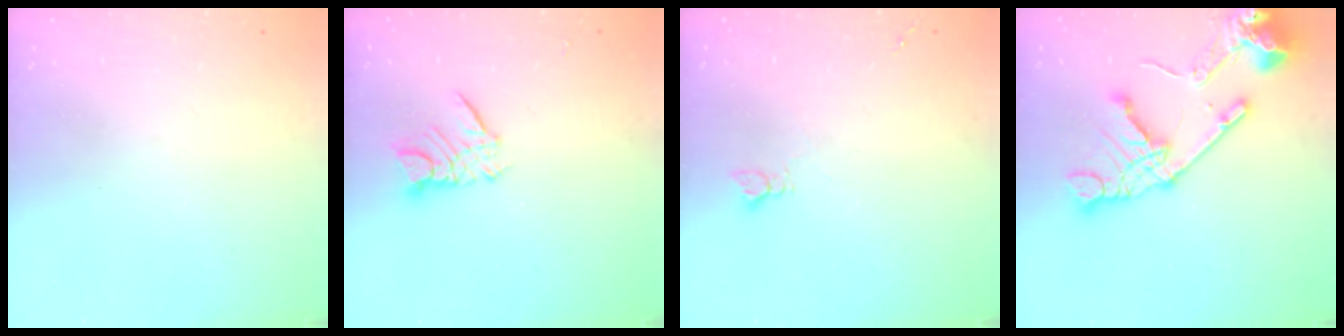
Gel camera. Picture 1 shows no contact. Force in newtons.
{"total": 8.2, "press": 8.2, "slide": 0.6}
{"total": 2.6, "press": 2.5, "slide": 0.4}
{"total": 18.1, "press": 18.0, "slide": 2.2}